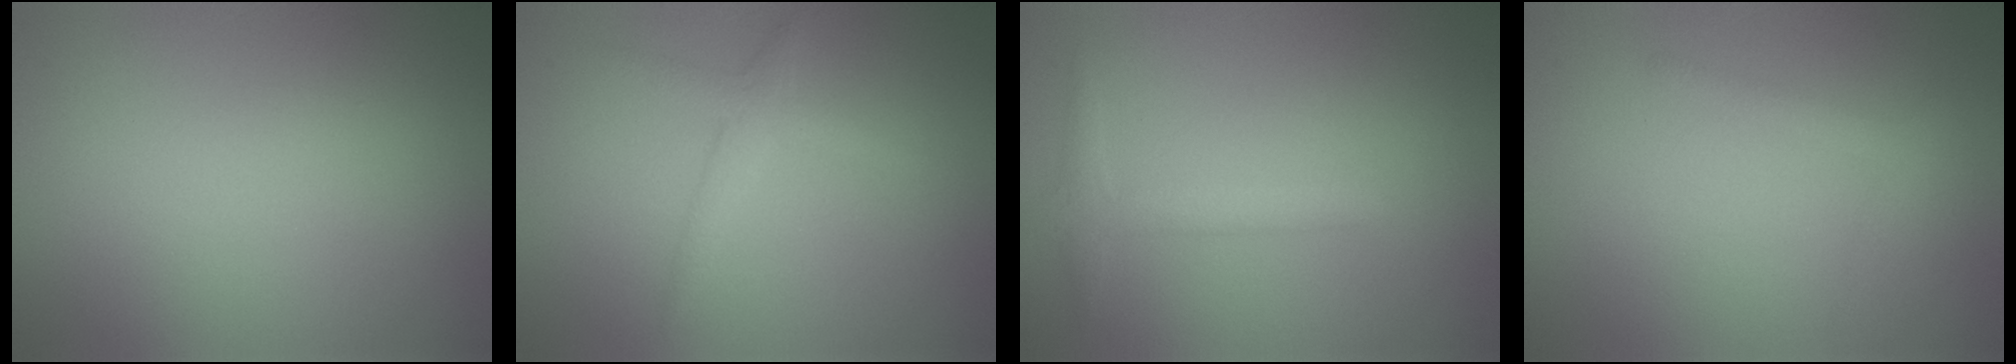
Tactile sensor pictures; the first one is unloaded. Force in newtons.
{"total": 1.3, "press": 1.3, "slide": 0.1}
{"total": 1.9, "press": 1.9, "slide": 0.0}
{"total": 1.4, "press": 1.4, "slide": 0.1}